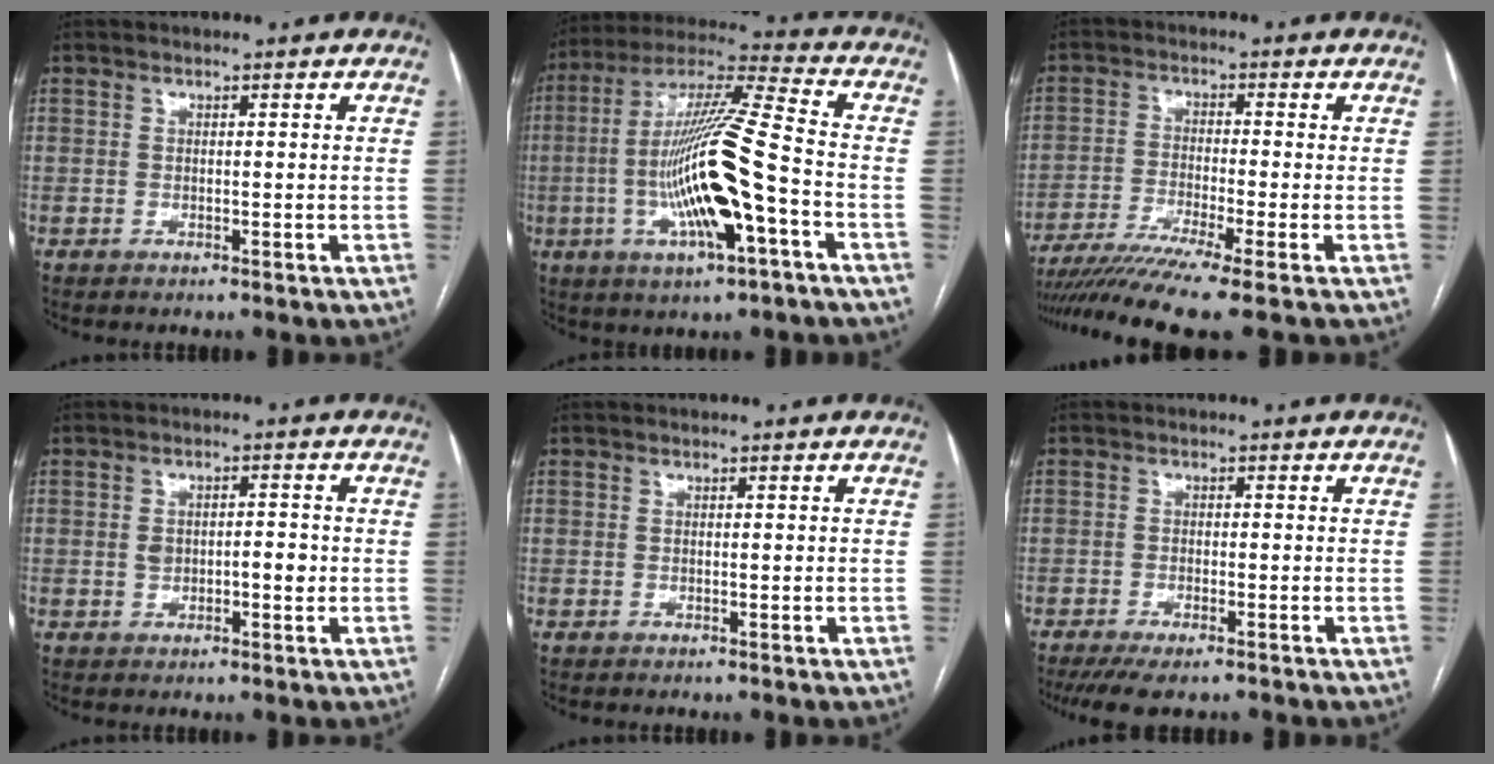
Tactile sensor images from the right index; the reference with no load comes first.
{"total": 18.2, "force": [-4.2, 1.1, 17.7], "torque": [-0.349, -0.004, -0.078]}
{"total": 10.2, "force": [-8.0, -1.9, 6.1], "torque": [-0.094, -0.028, -0.130]}
{"total": 3.6, "force": [-0.3, 1.6, 3.2], "torque": [-0.058, 0.013, 0.000]}
{"total": 0.0}
{"total": 6.2, "force": [-4.8, 1.4, 3.6], "torque": [-0.053, -0.011, -0.077]}